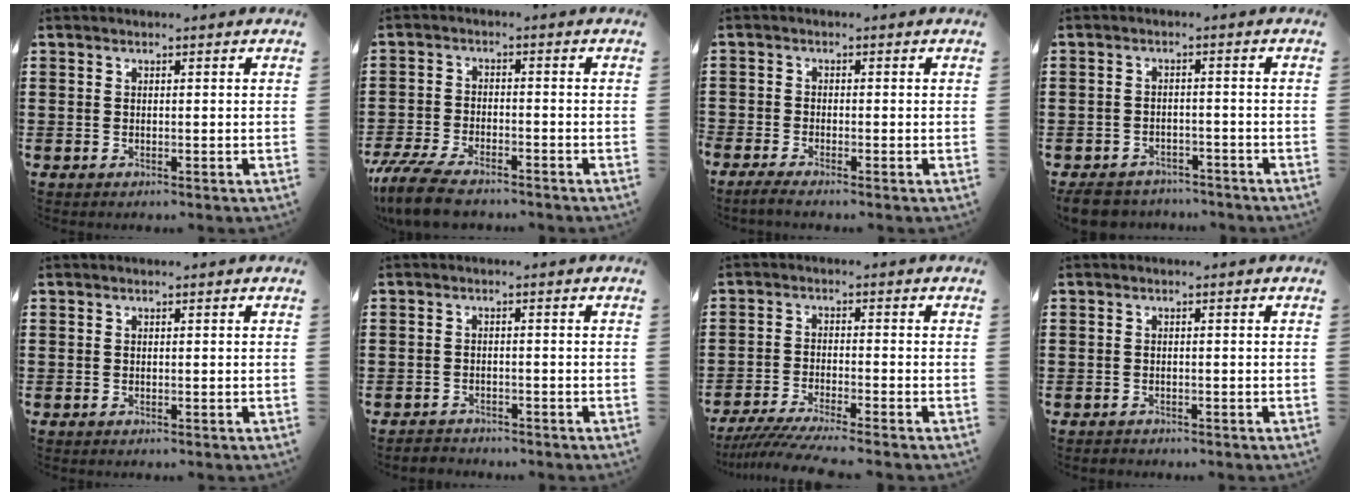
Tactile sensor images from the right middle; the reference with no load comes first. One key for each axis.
{"total": 6.3, "fx": -5.3, "fy": 1.6, "fz": 3.1, "tx": -0.080, "ty": -0.004, "tz": -0.108}
{"total": 1.3, "fx": -1.2, "fy": 0.1, "fz": 0.6, "tx": -0.018, "ty": 0.000, "tz": -0.025}
{"total": 3.7, "fx": -3.6, "fy": 0.9, "fz": 0.2, "tx": -0.014, "ty": 0.002, "tz": -0.078}
{"total": 0.0}
{"total": 1.8, "fx": -1.7, "fy": 0.5, "fz": -0.3, "tx": 0.000, "ty": 0.003, "tz": -0.040}
{"total": 4.8, "fx": -4.4, "fy": -0.2, "fz": 2.0, "tx": -0.046, "ty": -0.019, "tz": -0.088}
{"total": 0.7, "fx": -0.6, "fy": 0.4, "fz": -0.1, "tx": 0.001, "ty": 0.003, "tz": -0.016}